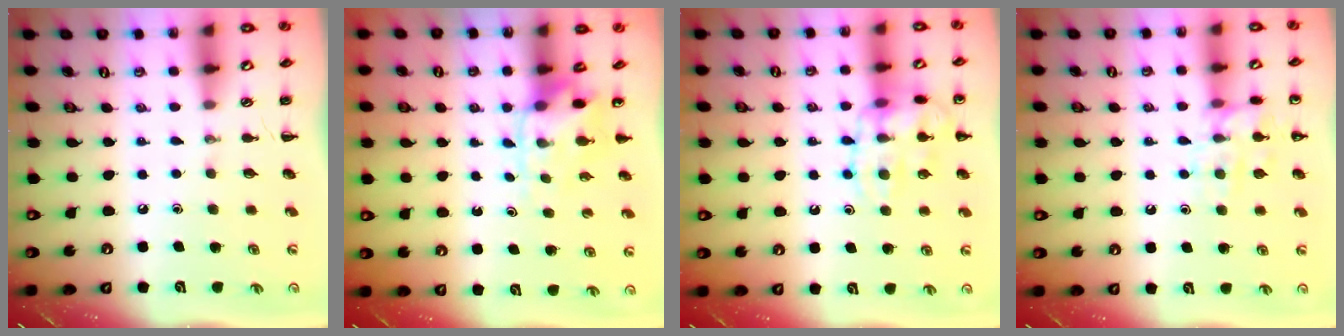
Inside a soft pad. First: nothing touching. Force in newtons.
{"total": 4.4, "press": 4.3, "slide": 1.0}
{"total": 14.6, "press": 14.6, "slide": 1.1}
{"total": 11.9, "press": 11.8, "slide": 0.9}